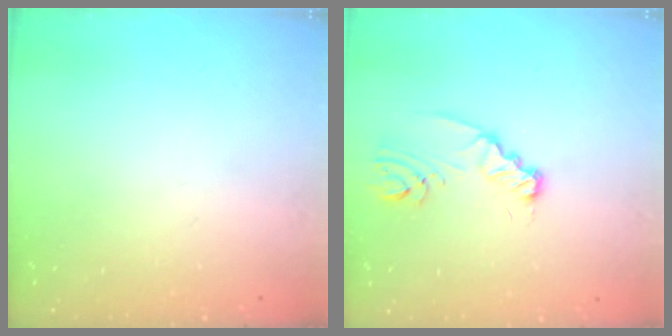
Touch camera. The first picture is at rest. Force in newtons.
{"total": 4.3, "press": 4.3, "slide": 0.4}